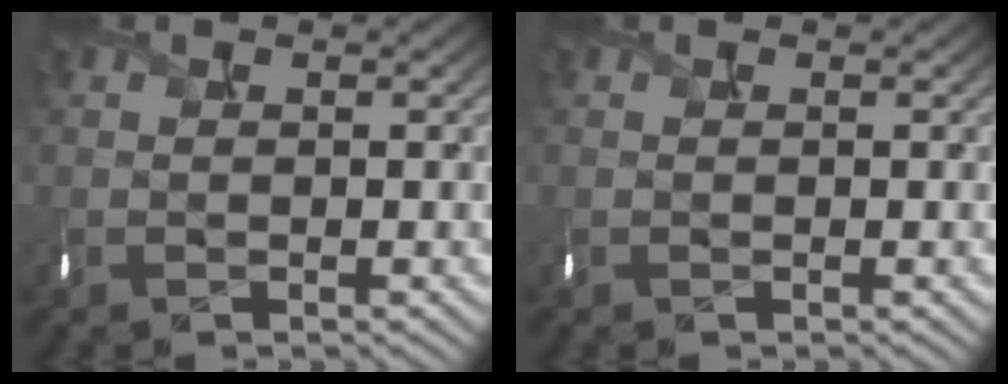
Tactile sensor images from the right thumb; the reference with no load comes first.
{"total": 0.0}